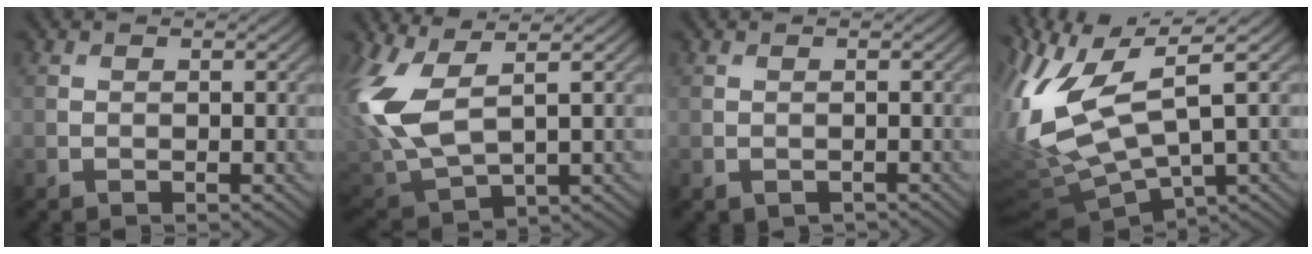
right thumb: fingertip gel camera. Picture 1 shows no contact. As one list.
[{"total": 11.2, "force": [2.3, 5.5, 9.5], "torque": [-0.259, -0.007, 0.051]}, {"total": 0.6, "force": [-0.4, 0.4, 0.2], "torque": [-0.005, -0.006, -0.005]}, {"total": 13.4, "force": [2.1, 4.9, 12.3], "torque": [-0.292, 0.003, 0.047]}]